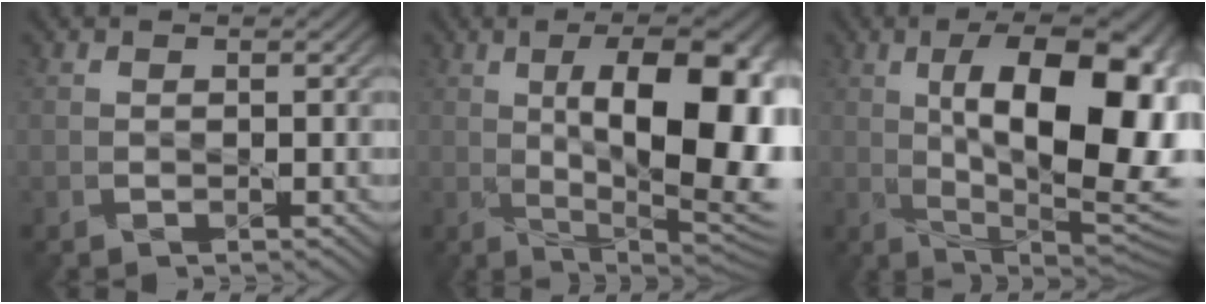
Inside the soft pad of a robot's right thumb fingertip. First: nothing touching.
{"total": 15.8, "force": [1.6, 6.1, 14.5], "torque": [-0.199, 0.013, 0.020]}
{"total": 17.7, "force": [2.3, 7.4, 16.0], "torque": [-0.231, 0.016, 0.029]}